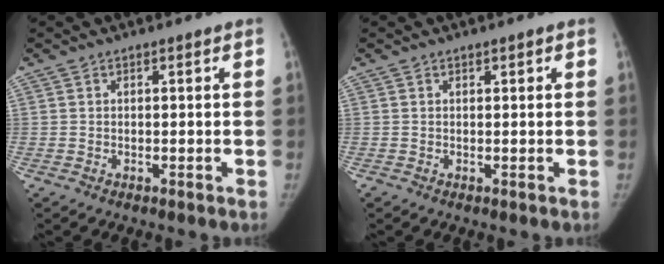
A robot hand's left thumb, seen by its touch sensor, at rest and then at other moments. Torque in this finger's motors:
{"motor_torque": [-0.33, 0.00, -0.22, 0.27, -0.02]}